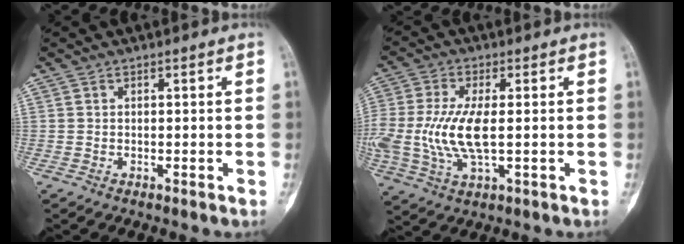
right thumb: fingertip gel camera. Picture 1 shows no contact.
{"total": 12.1, "force": [-0.5, 4.9, 11.0], "torque": [-0.261, -0.006, -0.006]}